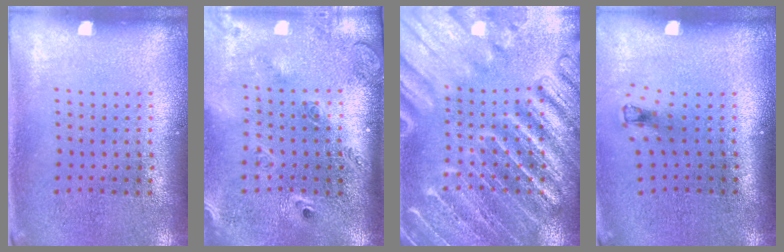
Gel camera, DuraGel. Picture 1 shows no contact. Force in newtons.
{"total": 2.6, "press": 1.9, "slide": 1.8}
{"total": 6.2, "press": 6.1, "slide": 0.8}
{"total": 0.7, "press": 0.3, "slide": 0.6}